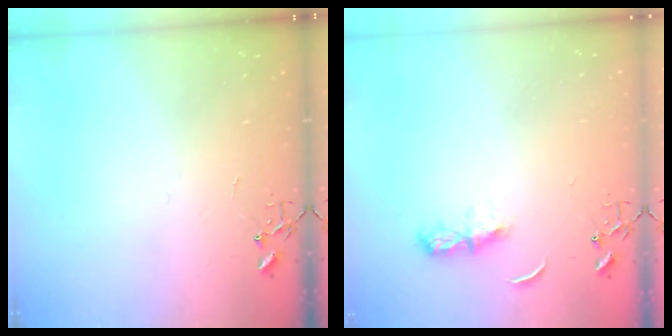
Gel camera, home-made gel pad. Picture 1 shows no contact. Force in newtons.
{"total": 6.1, "press": 6.0, "slide": 0.7}